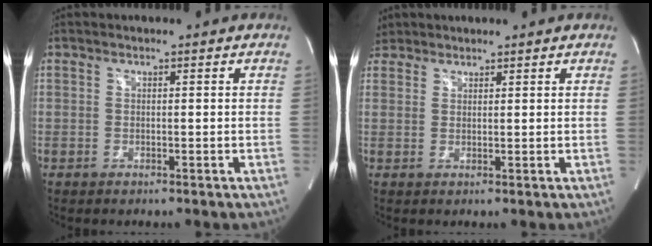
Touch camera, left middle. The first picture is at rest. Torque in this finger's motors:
{"motor_torque": [2.14, 0.00, 1.05, 0.21]}